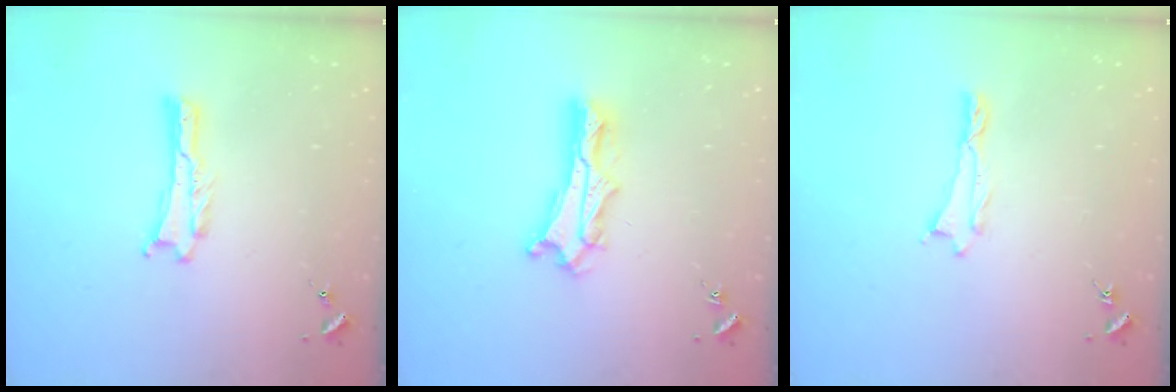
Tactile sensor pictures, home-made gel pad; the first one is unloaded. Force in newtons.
{"total": 5.2, "press": 5.2, "slide": 0.6}
{"total": 0.5, "press": 0.5, "slide": 0.2}